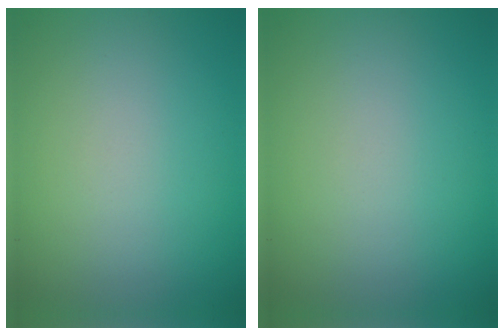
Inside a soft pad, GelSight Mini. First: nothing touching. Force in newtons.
{"total": 0.0}